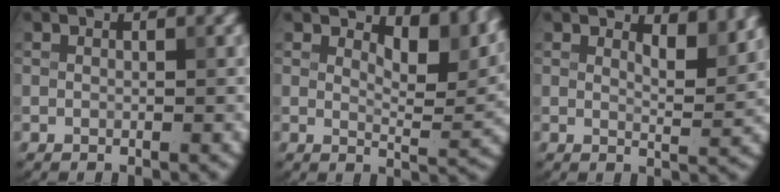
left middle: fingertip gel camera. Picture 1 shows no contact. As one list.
[{"total": 5.8, "force": [3.8, 2.4, 3.7], "torque": [-0.050, -0.006, 0.050]}, {"total": 2.9, "force": [2.1, 0.8, 1.9], "torque": [-0.027, -0.005, 0.031]}]